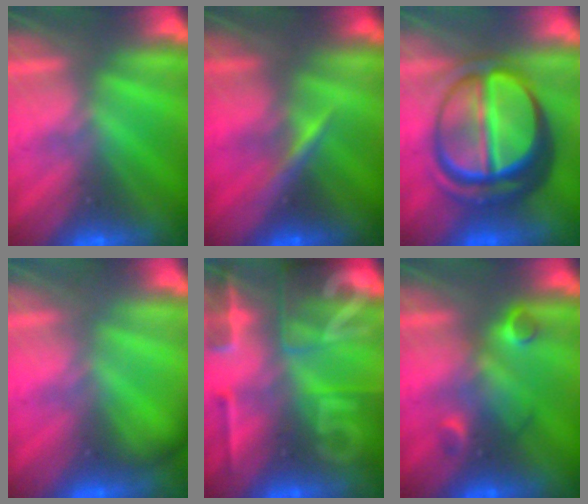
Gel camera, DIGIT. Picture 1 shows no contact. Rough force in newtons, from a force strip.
{"total": 2.9}
{"total": 8.3}
{"total": 2.1}
{"total": 7.1}
{"total": 2.9}